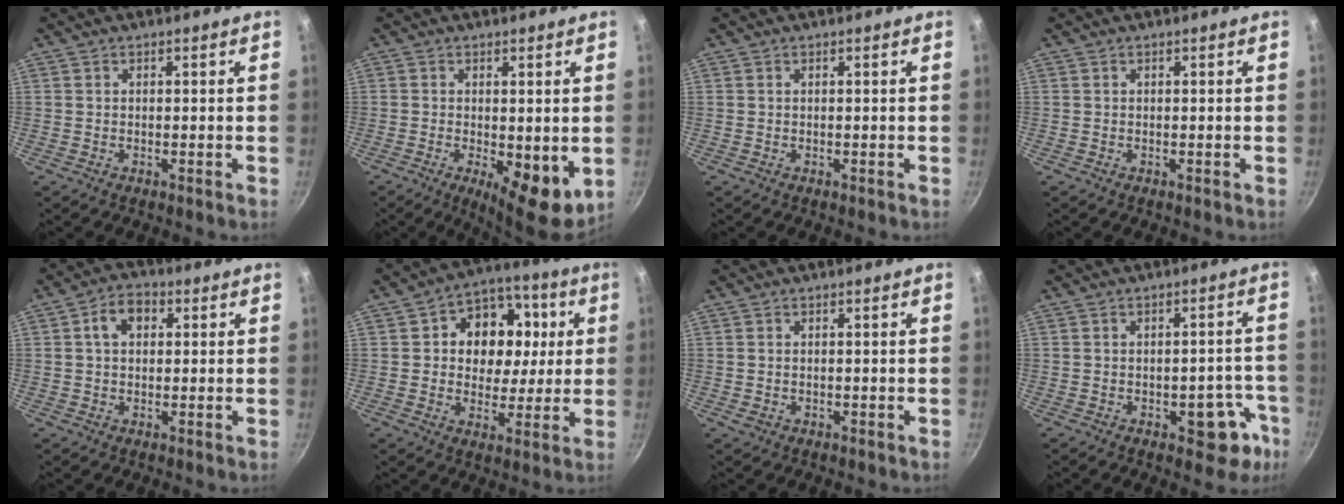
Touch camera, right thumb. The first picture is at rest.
{"total": 9.1, "force": [-1.5, 3.4, 8.3], "torque": [-0.102, -0.012, -0.010]}
{"total": 0.0}
{"total": 0.0}
{"total": 6.1, "force": [1.5, 4.3, 4.0], "torque": [-0.046, 0.013, 0.016]}
{"total": 14.3, "force": [2.4, 11.8, 7.7], "torque": [-0.082, 0.004, 0.026]}
{"total": 1.3, "force": [-0.1, 1.0, 0.9], "torque": [-0.012, -0.001, -0.001]}
{"total": 8.6, "force": [-3.9, 4.7, 6.1], "torque": [-0.014, 0.031, -0.044]}